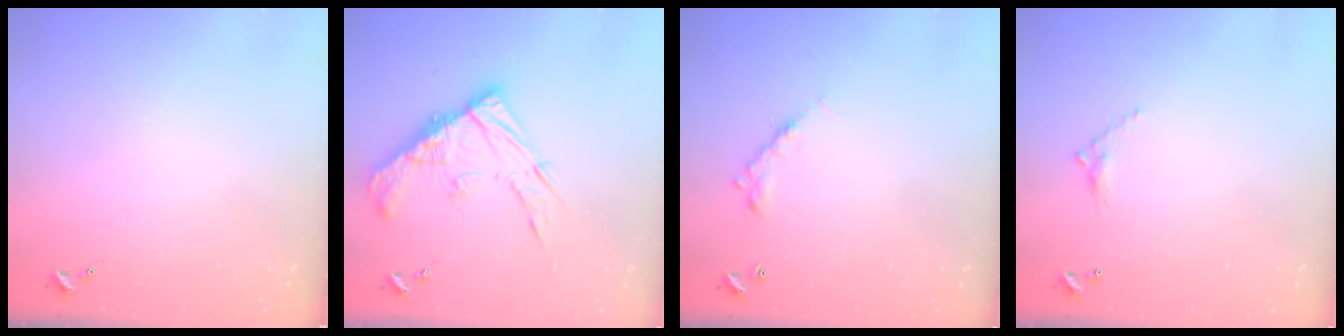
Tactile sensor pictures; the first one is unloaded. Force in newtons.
{"total": 15.6, "press": 15.5, "slide": 1.4}
{"total": 7.7, "press": 7.7, "slide": 0.6}
{"total": 4.6, "press": 4.6, "slide": 0.3}